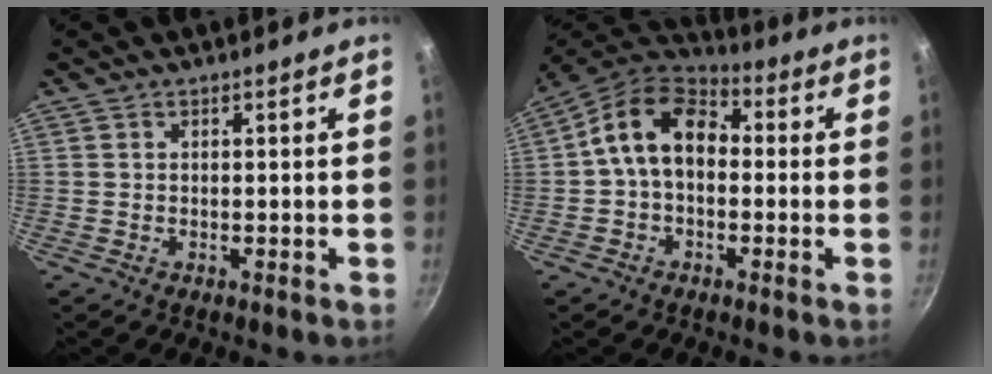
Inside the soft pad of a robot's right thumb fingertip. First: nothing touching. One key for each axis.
{"total": 12.2, "fx": 0.4, "fy": 8.5, "fz": 8.8, "tx": -0.122, "ty": 0.035, "tz": -0.014}